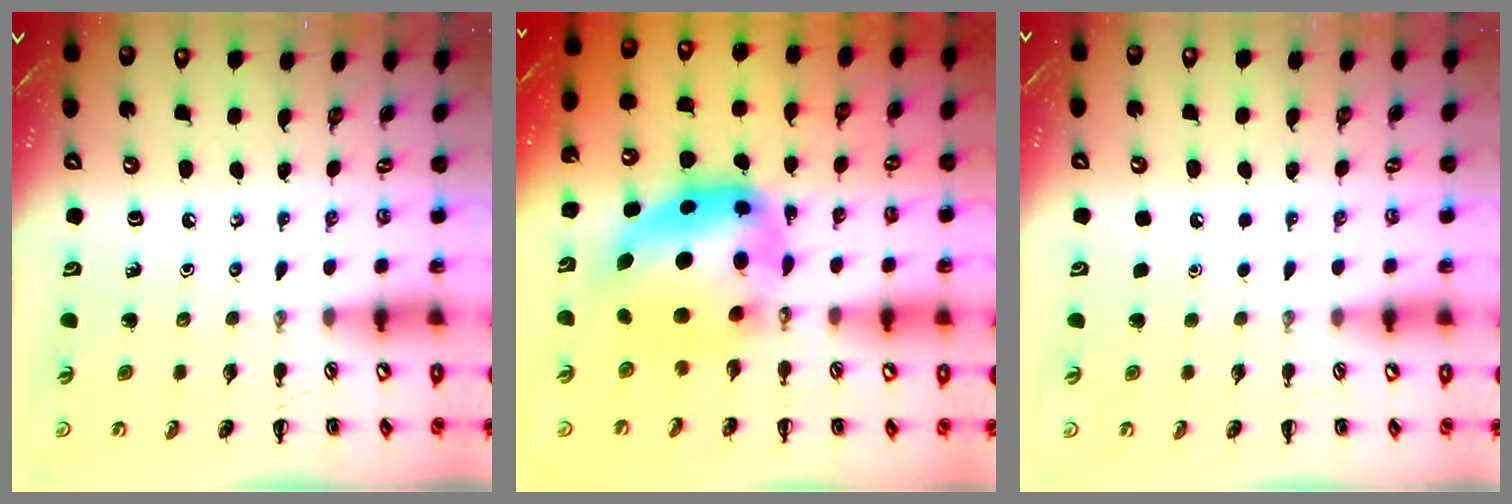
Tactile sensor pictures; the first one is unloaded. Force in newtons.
{"total": 10.5, "press": 10.2, "slide": 2.7}
{"total": 1.7, "press": 1.7, "slide": 0.1}